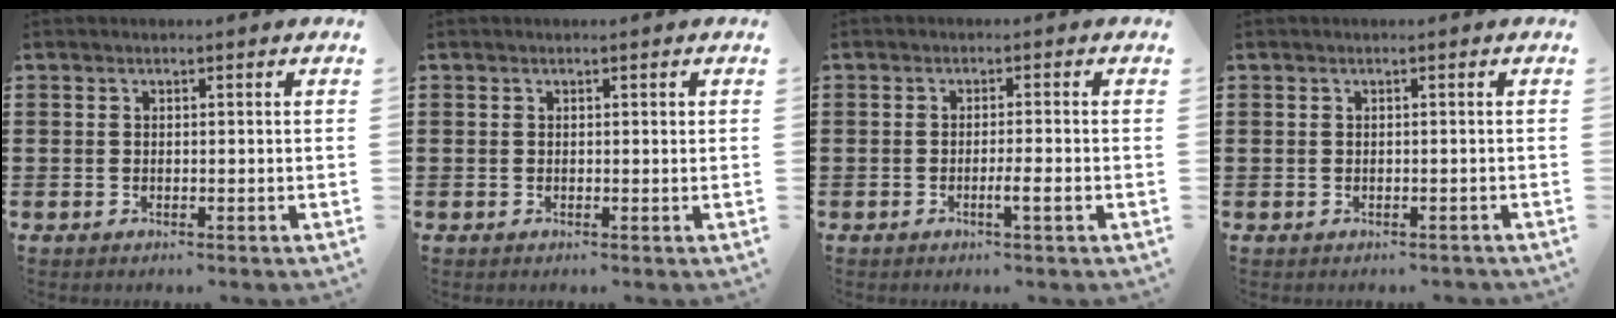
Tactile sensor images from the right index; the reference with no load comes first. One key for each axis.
{"total": 0.0}
{"total": 2.6, "fx": -1.0, "fy": -0.3, "fz": 2.4, "tx": -0.039, "ty": -0.007, "tz": -0.020}
{"total": 0.6, "fx": -0.2, "fy": 0.6, "fz": 0.0, "tx": -0.002, "ty": 0.004, "tz": -0.006}